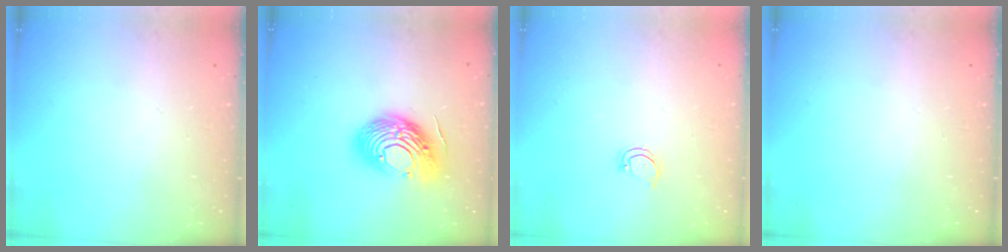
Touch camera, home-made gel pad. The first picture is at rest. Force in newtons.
{"total": 16.9, "press": 16.9, "slide": 1.2}
{"total": 2.8, "press": 2.8, "slide": 0.3}
{"total": 0.0}